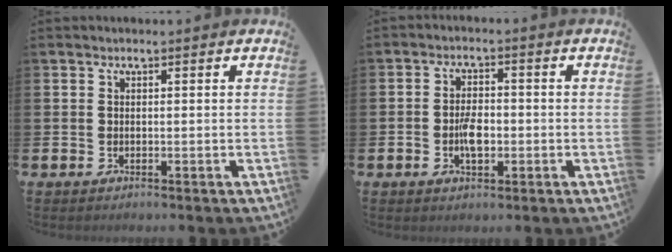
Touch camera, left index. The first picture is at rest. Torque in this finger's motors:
{"motor_torque": [0.25, -0.11, 0.10, 0.10]}